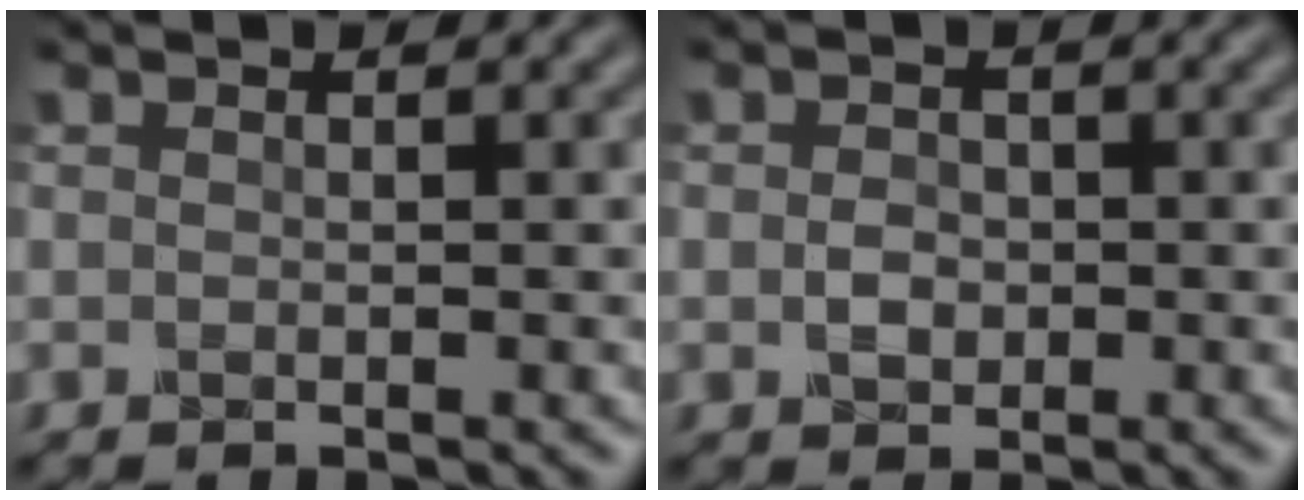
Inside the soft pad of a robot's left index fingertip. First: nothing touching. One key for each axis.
{"total": 1.3, "fx": -0.2, "fy": 1.1, "fz": 0.6, "tx": -0.022, "ty": 0.003, "tz": -0.006}